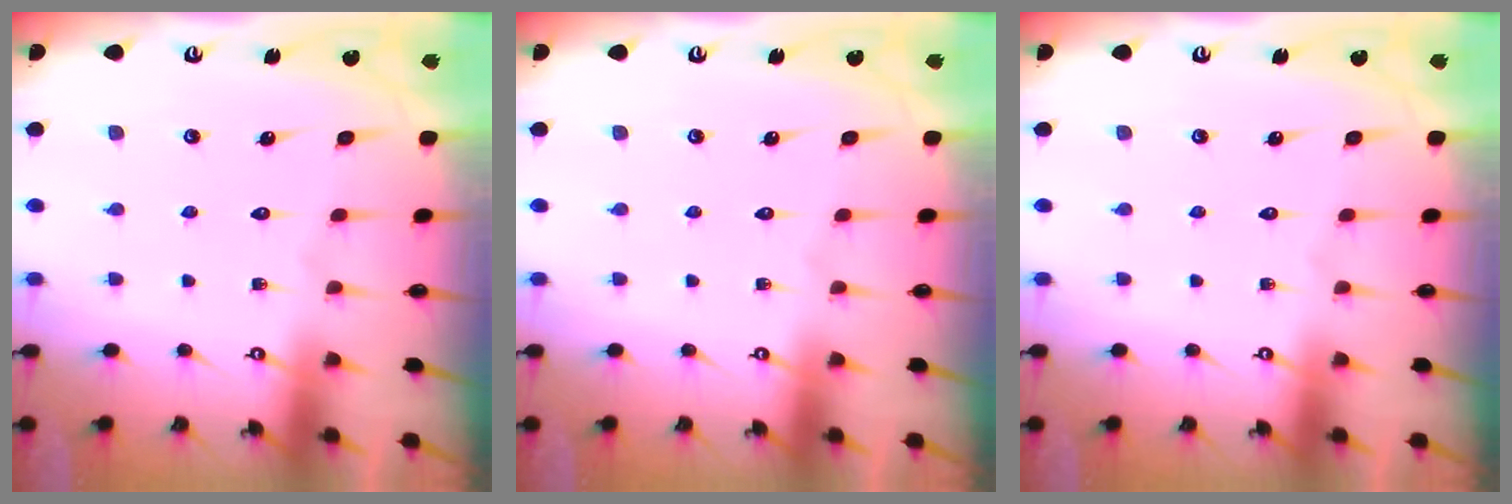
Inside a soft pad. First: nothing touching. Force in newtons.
{"total": 0.0}
{"total": 0.0}